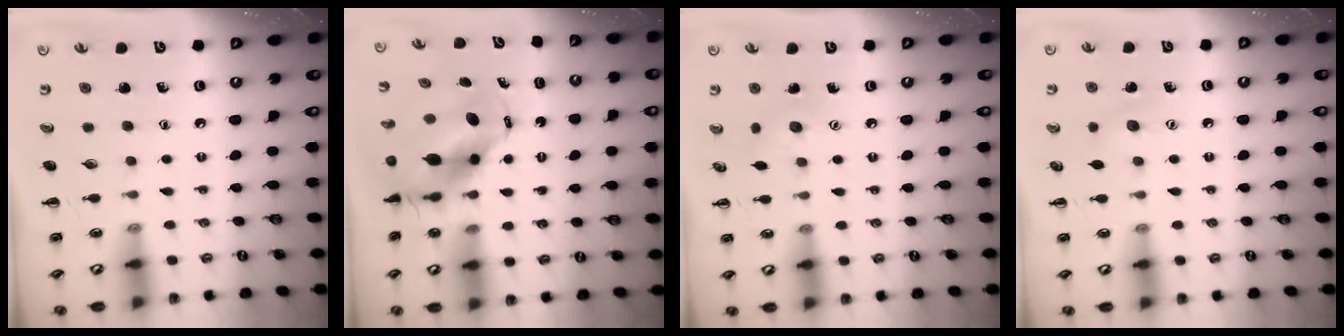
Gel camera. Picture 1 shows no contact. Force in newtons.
{"total": 7.1, "press": 6.9, "slide": 1.8}
{"total": 4.7, "press": 4.5, "slide": 1.3}
{"total": 5.5, "press": 5.3, "slide": 1.4}